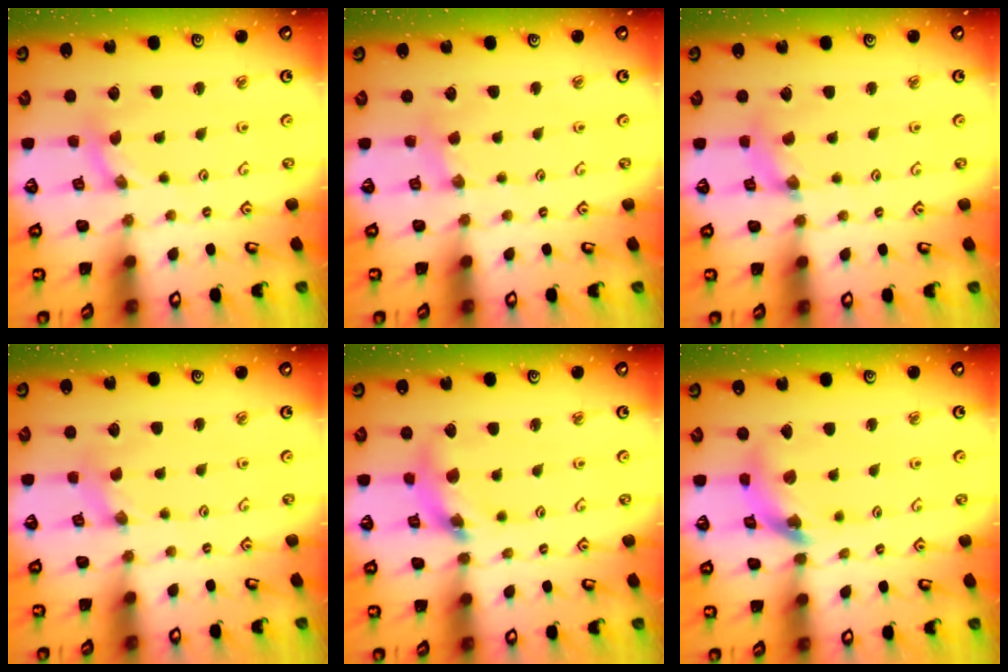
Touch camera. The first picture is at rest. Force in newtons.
{"total": 3.2, "press": 3.2, "slide": 0.5}
{"total": 2.5, "press": 2.4, "slide": 0.3}
{"total": 0.0}
{"total": 11.9, "press": 11.8, "slide": 1.5}
{"total": 12.1, "press": 12.0, "slide": 1.3}